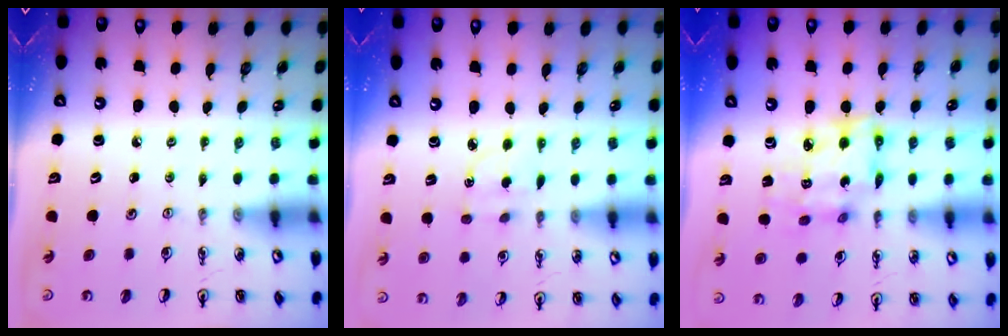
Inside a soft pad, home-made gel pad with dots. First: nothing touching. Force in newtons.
{"total": 3.0, "press": 2.9, "slide": 0.8}
{"total": 12.0, "press": 12.0, "slide": 1.1}